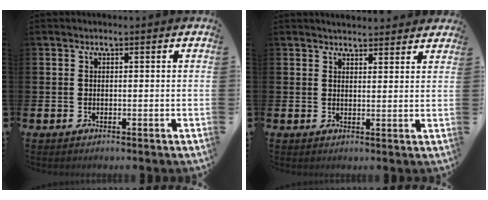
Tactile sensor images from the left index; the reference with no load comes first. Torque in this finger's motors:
{"motor_torque": [0.21, -0.52, 0.08, 0.07]}